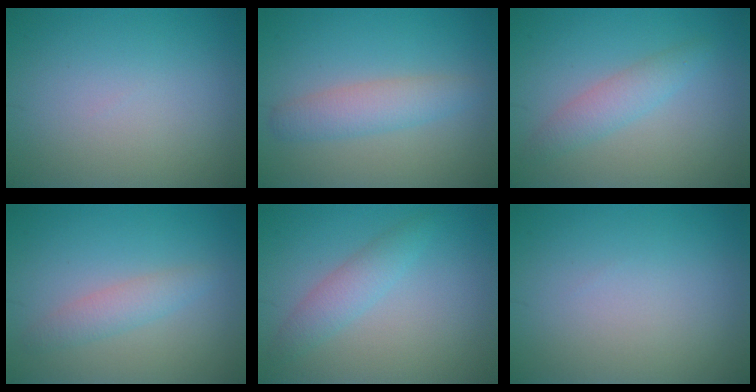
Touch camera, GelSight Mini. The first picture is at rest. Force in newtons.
{"total": 3.0, "press": 3.0, "slide": 0.1}
{"total": 2.4, "press": 2.4, "slide": 0.1}
{"total": 2.0, "press": 2.0, "slide": 0.0}
{"total": 2.4, "press": 2.4, "slide": 0.1}
{"total": 0.0}